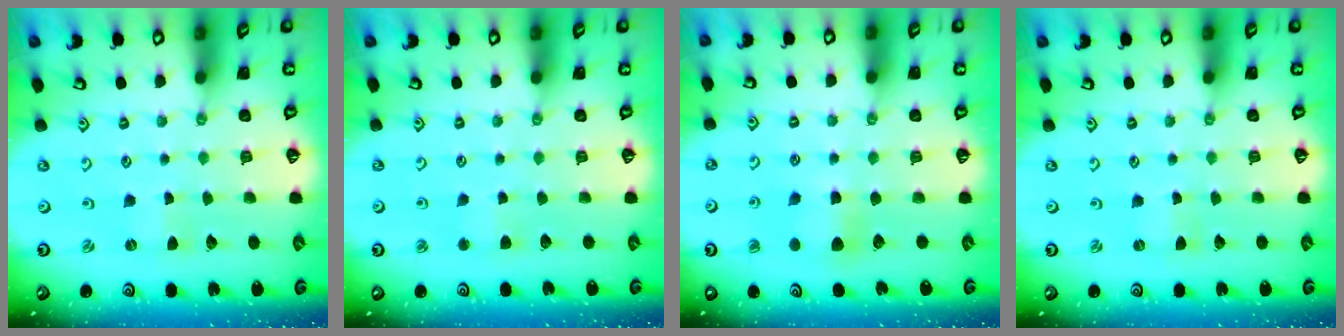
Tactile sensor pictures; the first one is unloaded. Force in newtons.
{"total": 2.4, "press": 2.3, "slide": 0.5}
{"total": 6.6, "press": 6.5, "slide": 0.8}
{"total": 0.0}